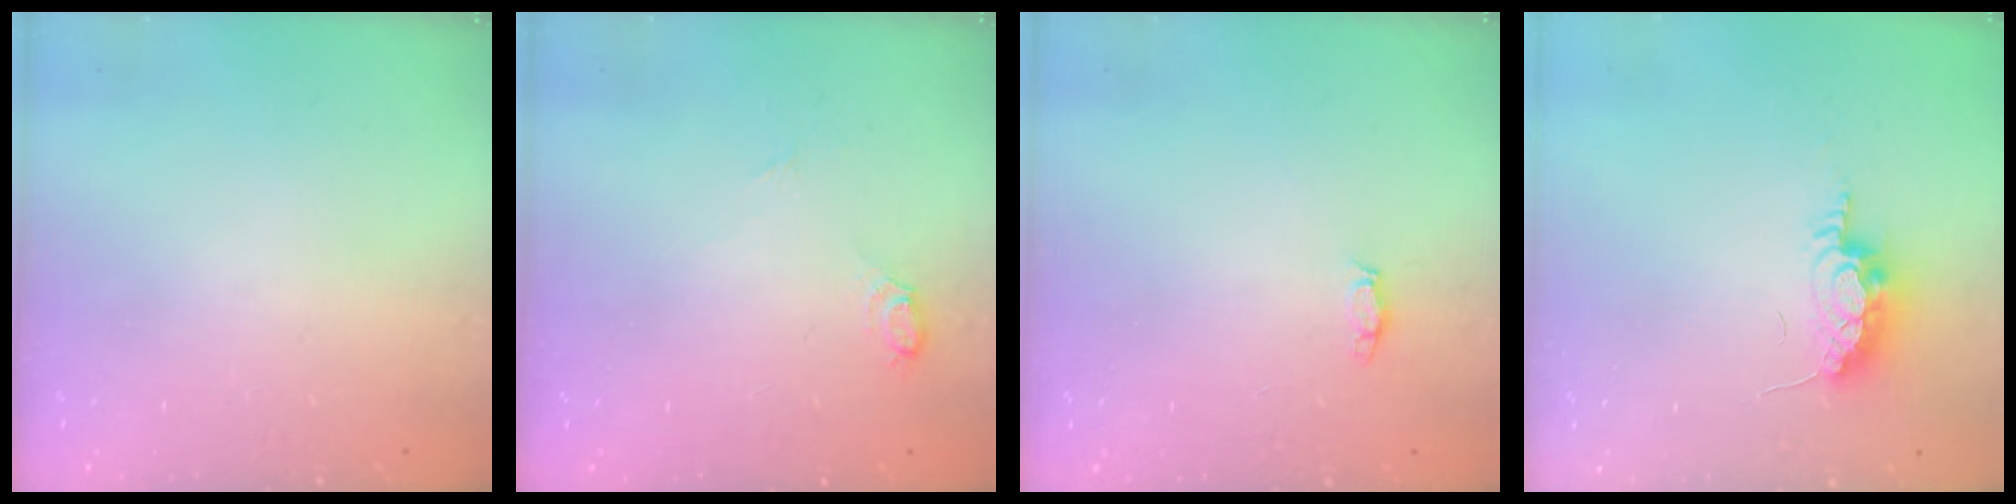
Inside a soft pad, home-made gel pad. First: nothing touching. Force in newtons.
{"total": 5.7, "press": 5.7, "slide": 0.5}
{"total": 2.9, "press": 2.9, "slide": 0.4}
{"total": 8.1, "press": 7.9, "slide": 1.8}